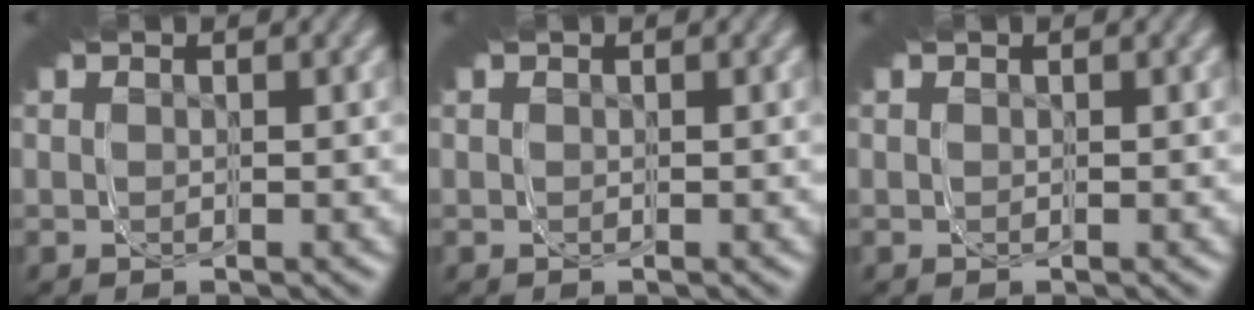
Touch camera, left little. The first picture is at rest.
{"total": 0.0}
{"total": 0.0}